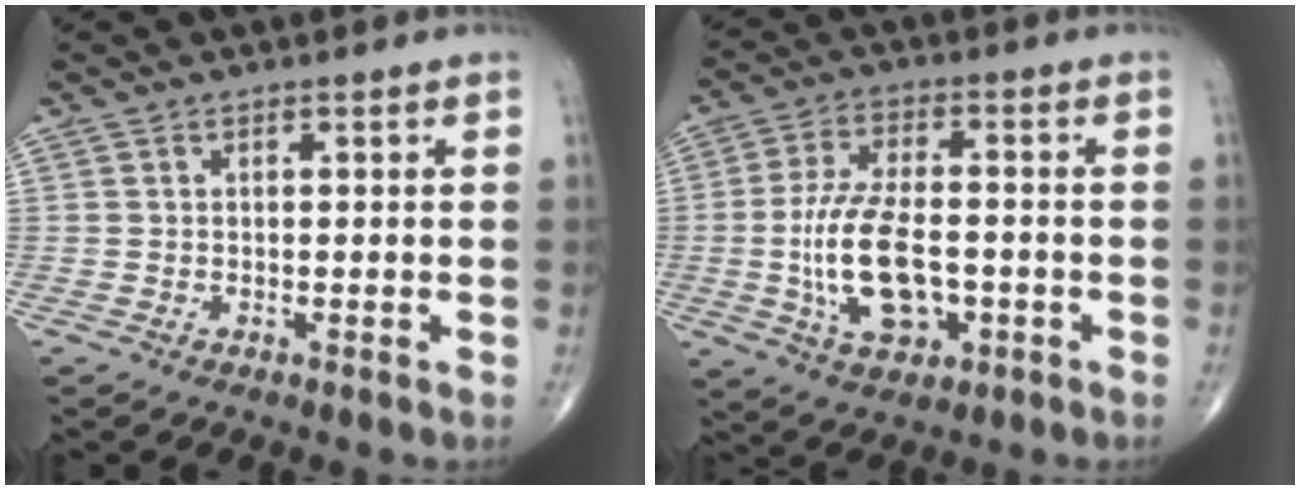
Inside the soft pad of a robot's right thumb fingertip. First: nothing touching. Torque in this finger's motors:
{"motor_torque": [2.68, 2.33, 1.43, -0.17, 0.45]}